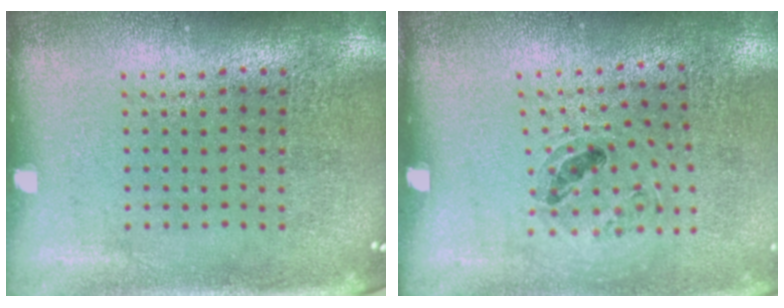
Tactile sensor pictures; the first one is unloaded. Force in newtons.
{"total": 1.0, "press": 0.9, "slide": 0.5}